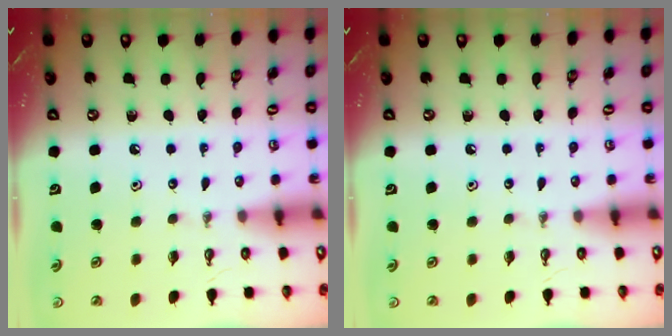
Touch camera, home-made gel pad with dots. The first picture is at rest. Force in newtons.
{"total": 0.0}